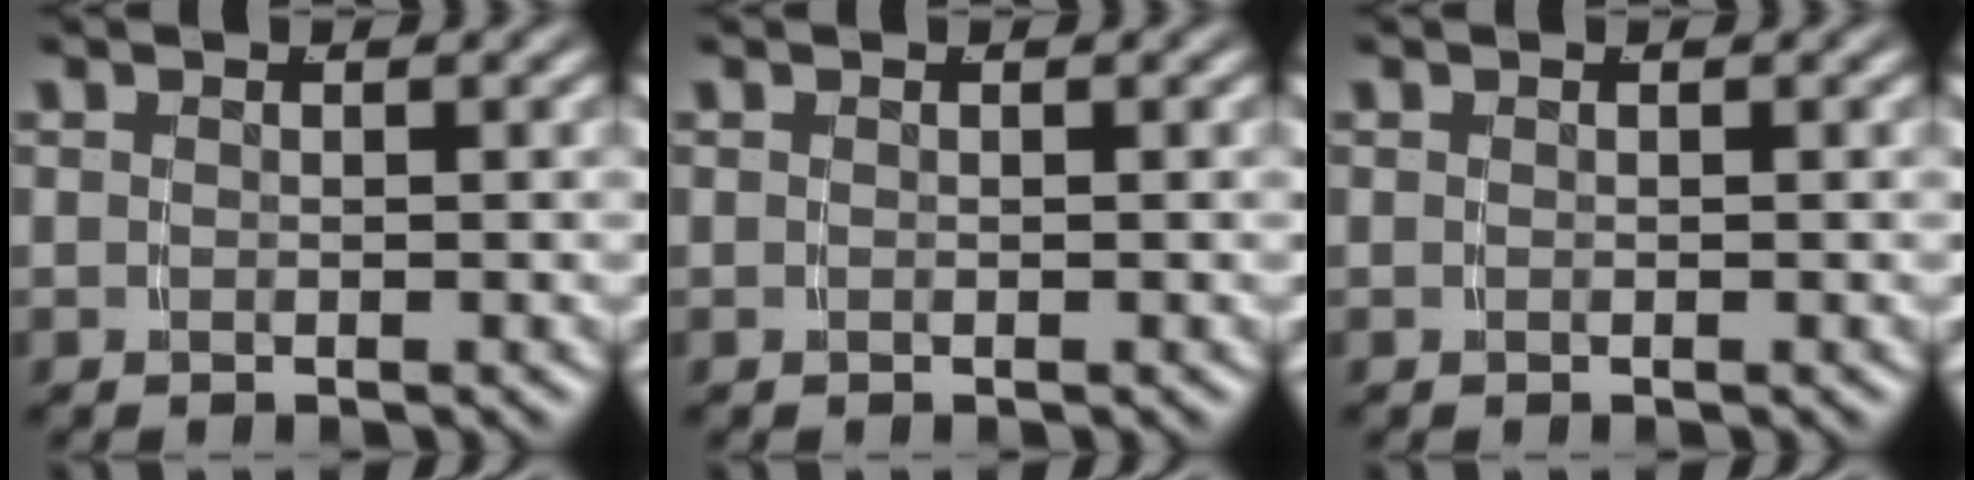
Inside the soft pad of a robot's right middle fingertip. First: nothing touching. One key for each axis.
{"total": 0.0}
{"total": 0.0}